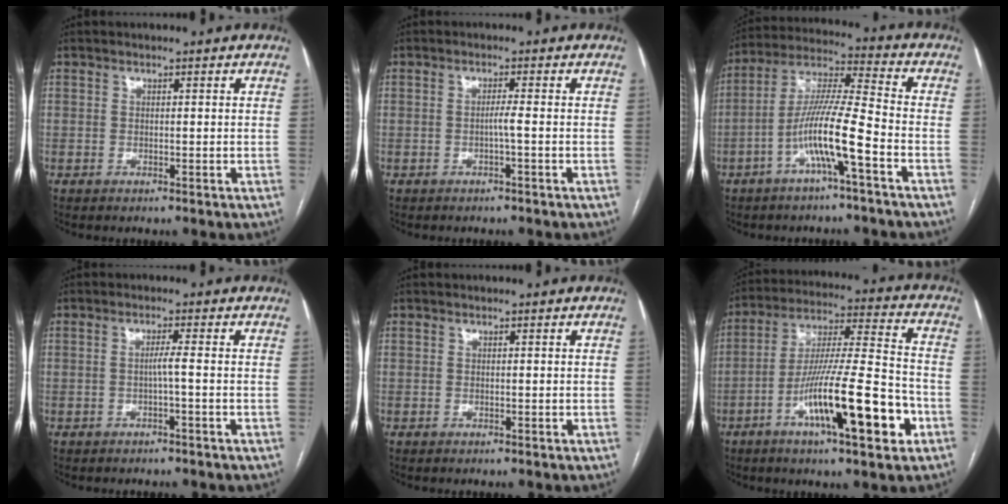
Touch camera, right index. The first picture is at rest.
{"total": 1.4, "force": [-0.5, -0.4, 1.2], "torque": [-0.021, 0.001, -0.010]}
{"total": 11.4, "force": [-4.6, 0.0, 10.4], "torque": [-0.204, 0.013, -0.088]}
{"total": 1.7, "force": [-0.4, -0.4, 1.6], "torque": [-0.029, 0.001, -0.008]}
{"total": 0.0}
{"total": 17.8, "force": [-7.2, 1.8, 16.2], "torque": [-0.277, -0.004, -0.117]}